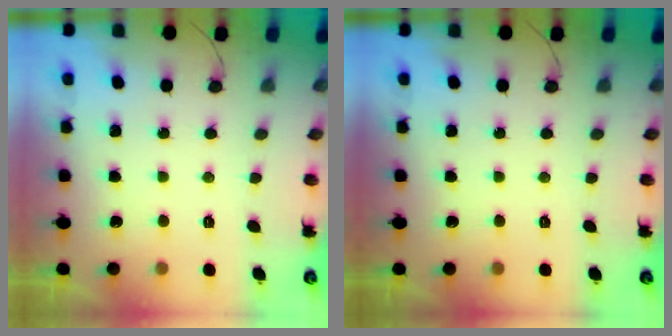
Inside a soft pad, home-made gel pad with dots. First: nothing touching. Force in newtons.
{"total": 0.0}